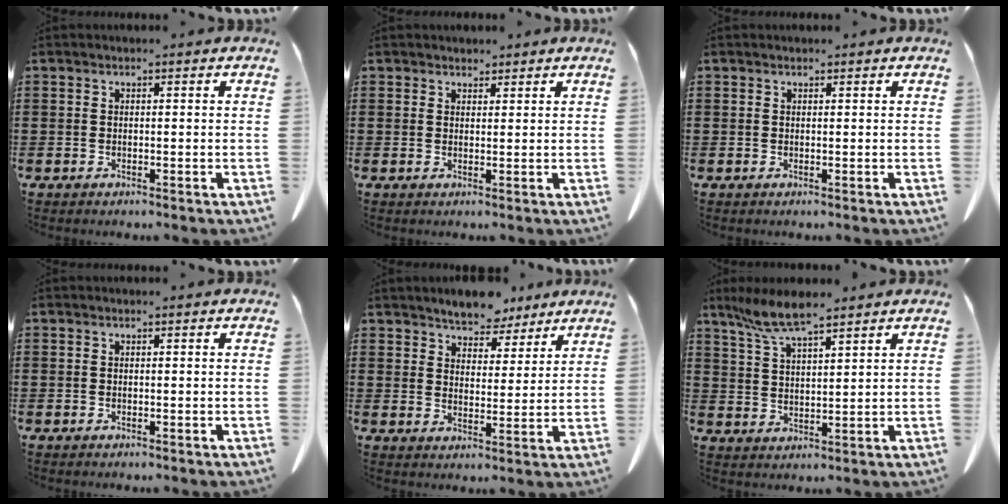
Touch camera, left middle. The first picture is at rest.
{"total": 1.8, "force": [1.7, 0.7, 0.1], "torque": [-0.007, 0.002, 0.034]}
{"total": 0.0}
{"total": 0.0}
{"total": 5.5, "force": [5.3, 1.4, 0.3], "torque": [-0.020, -0.025, 0.100]}
{"total": 7.1, "force": [5.4, 1.0, 4.5], "torque": [-0.100, -0.008, 0.100]}